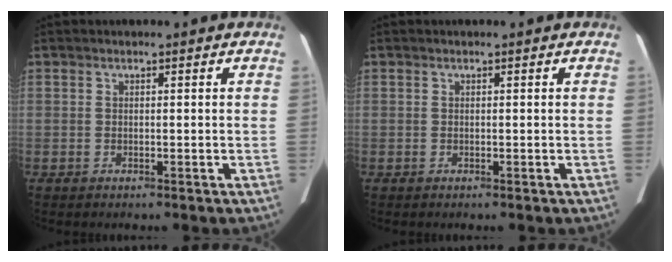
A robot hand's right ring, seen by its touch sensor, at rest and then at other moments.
{"total": 0.0}